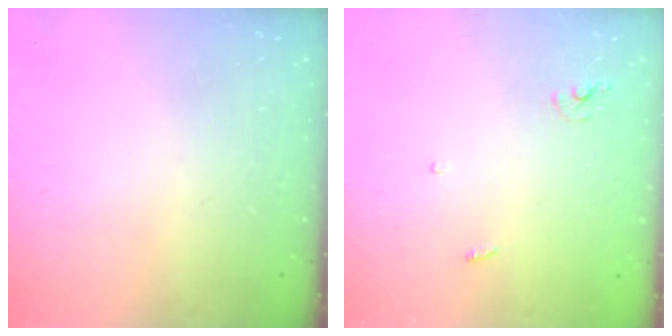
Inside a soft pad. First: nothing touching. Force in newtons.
{"total": 2.4, "press": 2.4, "slide": 0.2}